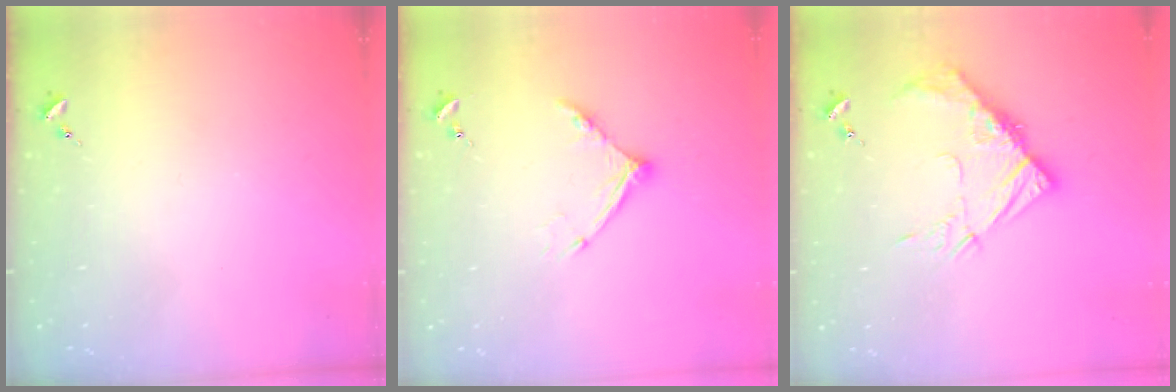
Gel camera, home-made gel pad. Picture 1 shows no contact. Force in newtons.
{"total": 10.5, "press": 10.5, "slide": 1.0}
{"total": 12.2, "press": 12.1, "slide": 0.9}